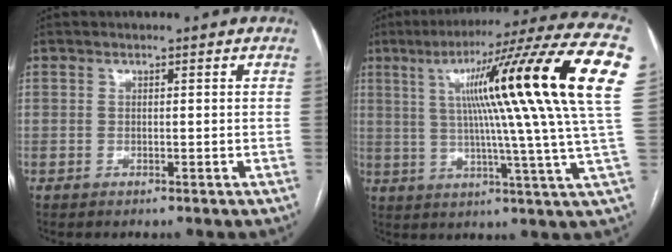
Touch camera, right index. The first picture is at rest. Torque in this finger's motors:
{"motor_torque": [2.14, 0.00, 1.05, 0.21]}